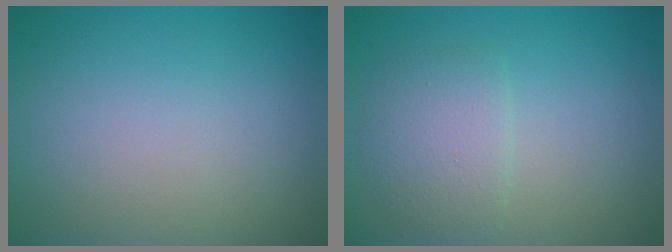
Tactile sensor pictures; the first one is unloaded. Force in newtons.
{"total": 2.9, "press": 2.9, "slide": 0.1}